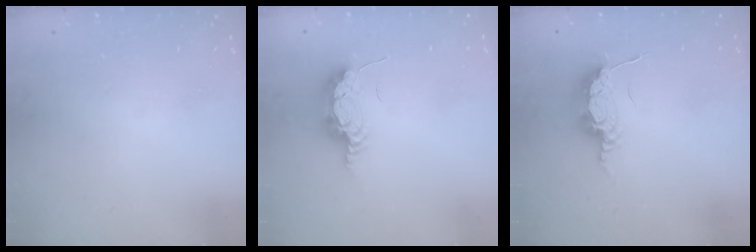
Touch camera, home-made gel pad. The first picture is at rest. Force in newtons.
{"total": 7.6, "press": 7.3, "slide": 2.1}
{"total": 7.4, "press": 7.3, "slide": 0.8}